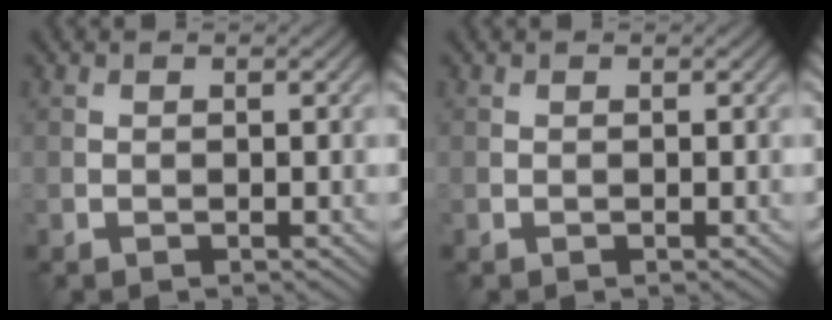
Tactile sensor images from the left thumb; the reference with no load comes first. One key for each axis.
{"total": 0.0}